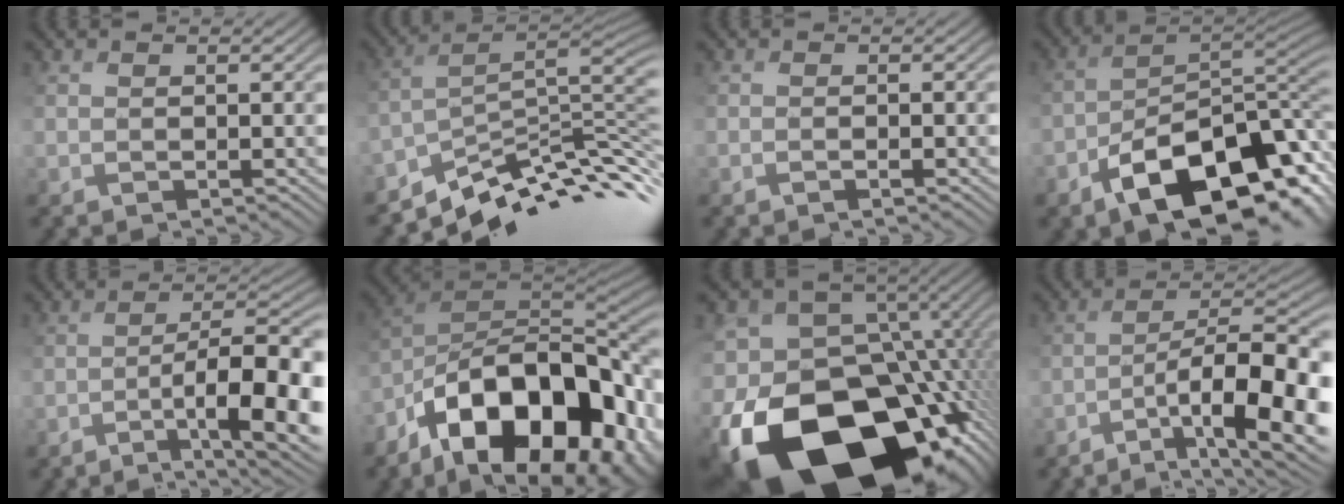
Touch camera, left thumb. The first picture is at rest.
{"total": 9.2, "force": [-6.2, 2.4, 6.4], "torque": [-0.115, 0.007, -0.095]}
{"total": 0.8, "force": [-0.6, 0.0, 0.5], "torque": [-0.009, 0.005, -0.015]}
{"total": 14.6, "force": [-8.1, 7.0, 9.9], "torque": [-0.158, -0.024, -0.128]}
{"total": 13.0, "force": [-6.9, 3.3, 10.5], "torque": [-0.143, 0.009, -0.098]}
{"total": 19.6, "force": [-9.6, 10.1, 13.7], "torque": [-0.249, -0.025, -0.143]}
{"total": 22.6, "force": [-11.0, 14.9, 13.0], "torque": [-0.276, -0.043, -0.138]}
{"total": 14.6, "force": [-7.3, 4.8, 11.7], "torque": [-0.181, 0.000, -0.103]}